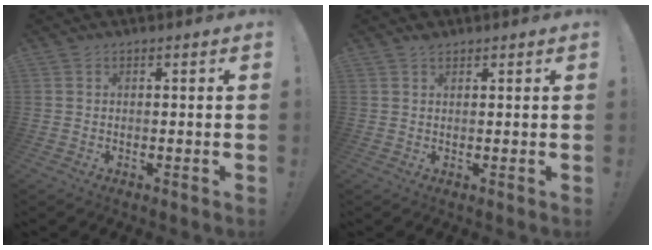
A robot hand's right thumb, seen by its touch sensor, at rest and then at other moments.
{"total": 1.5, "force": [1.1, 0.8, 0.5], "torque": [-0.001, -0.004, 0.020]}